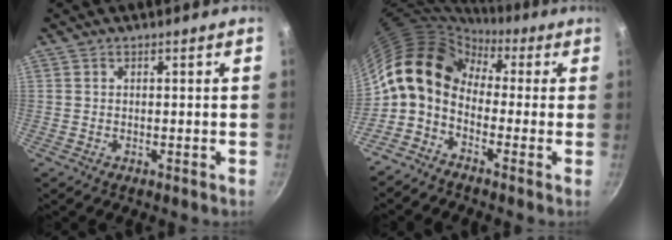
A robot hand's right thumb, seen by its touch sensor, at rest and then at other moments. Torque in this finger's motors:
{"motor_torque": [0.87, 2.24, 1.01, -1.10, 0.48]}